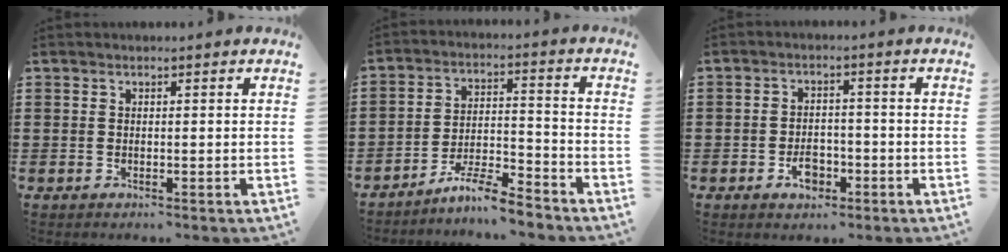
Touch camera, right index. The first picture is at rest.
{"total": 6.6, "force": [-5.9, 0.4, 2.9], "torque": [-0.060, 0.001, -0.114]}
{"total": 3.9, "force": [-1.9, 2.4, 2.4], "torque": [-0.035, 0.001, -0.037]}